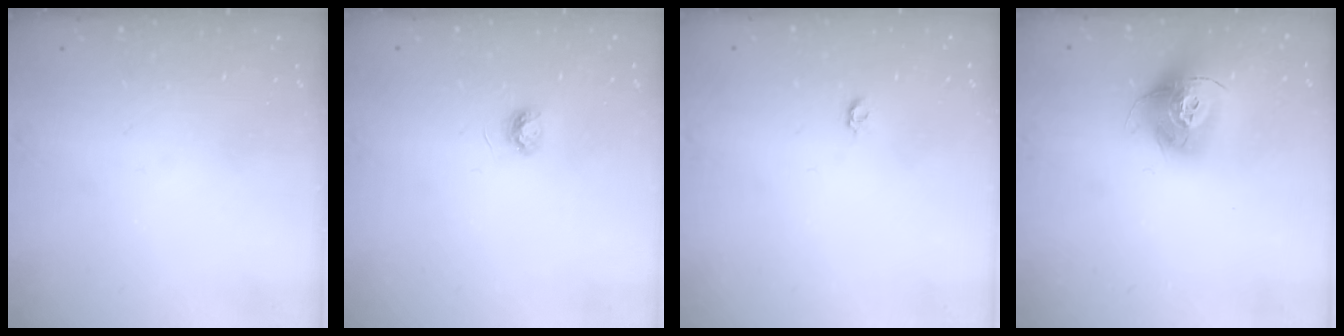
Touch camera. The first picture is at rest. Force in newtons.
{"total": 3.9, "press": 3.9, "slide": 0.5}
{"total": 4.0, "press": 4.0, "slide": 0.4}
{"total": 14.1, "press": 14.1, "slide": 1.3}